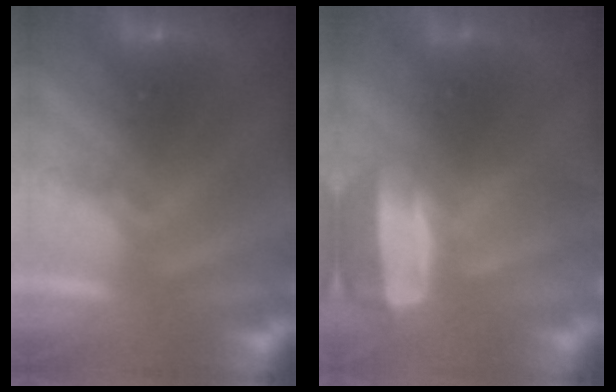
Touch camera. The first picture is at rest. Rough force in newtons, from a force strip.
{"total": 7.0}